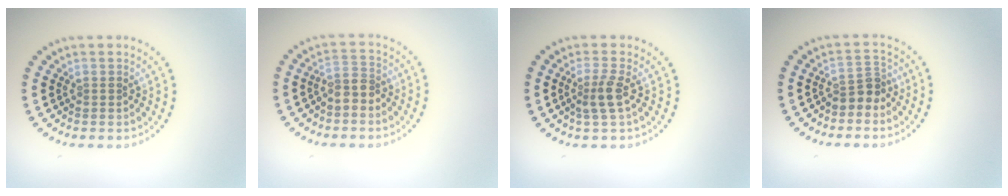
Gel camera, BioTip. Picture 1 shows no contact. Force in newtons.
{"total": 2.2, "press": 1.8, "slide": 1.2}
{"total": 2.2, "press": 1.9, "slide": 1.3}
{"total": 2.3, "press": 1.7, "slide": 1.5}